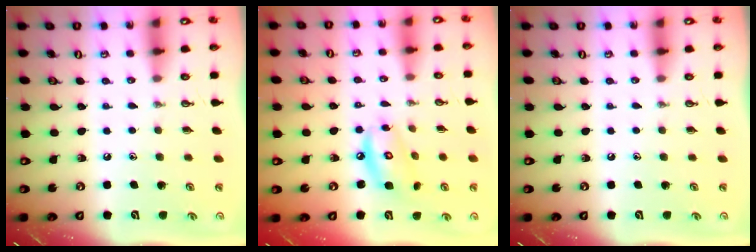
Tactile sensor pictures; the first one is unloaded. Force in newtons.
{"total": 9.4, "press": 9.4, "slide": 0.8}
{"total": 0.0}